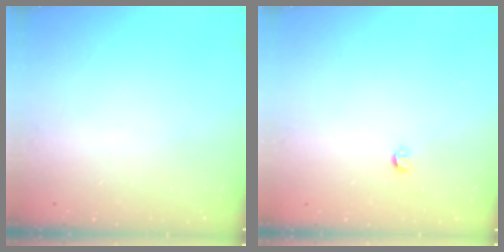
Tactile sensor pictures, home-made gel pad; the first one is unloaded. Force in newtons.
{"total": 3.3, "press": 3.3, "slide": 0.7}